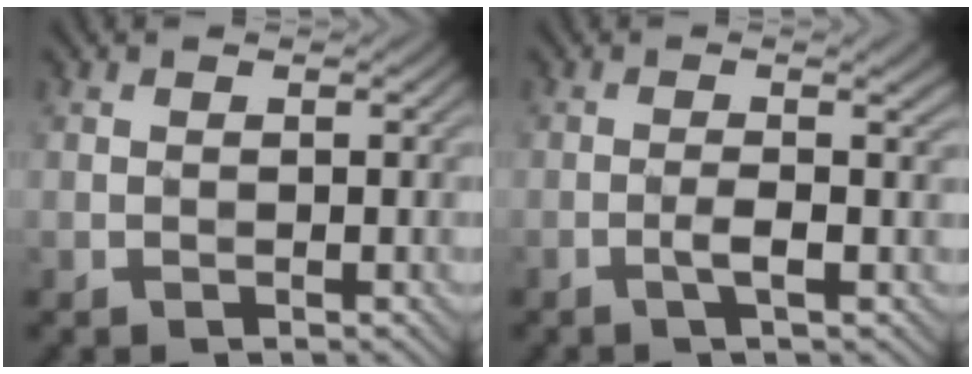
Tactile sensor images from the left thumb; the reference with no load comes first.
{"total": 3.4, "force": [-0.7, 0.2, 3.3], "torque": [-0.055, 0.008, -0.018]}